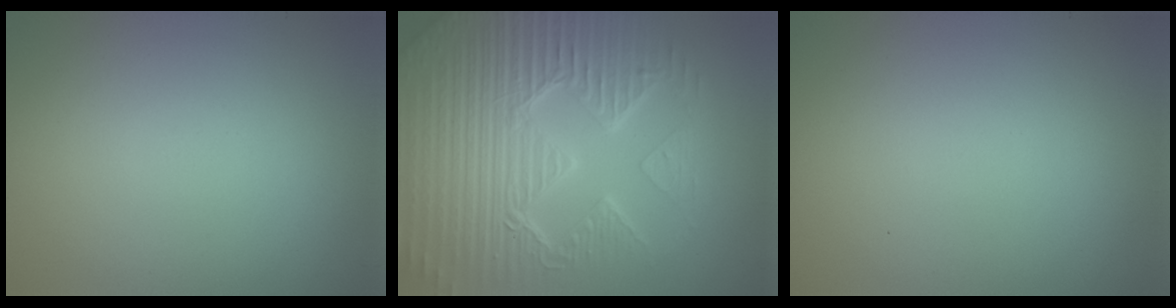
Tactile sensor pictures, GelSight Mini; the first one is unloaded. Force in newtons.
{"total": 9.8, "press": 6.9, "slide": 7.0}
{"total": 0.0}